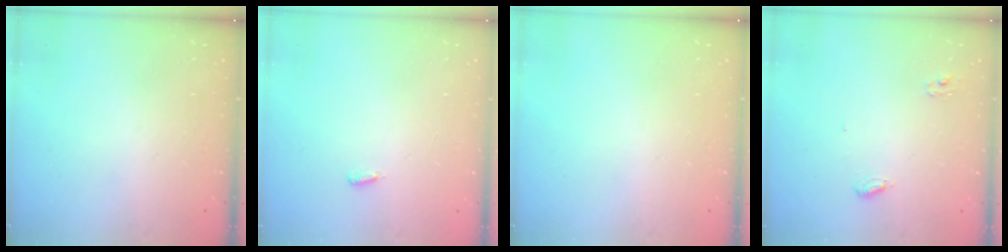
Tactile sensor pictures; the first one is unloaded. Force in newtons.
{"total": 2.7, "press": 2.6, "slide": 0.9}
{"total": 0.0}
{"total": 4.2, "press": 4.2, "slide": 0.3}